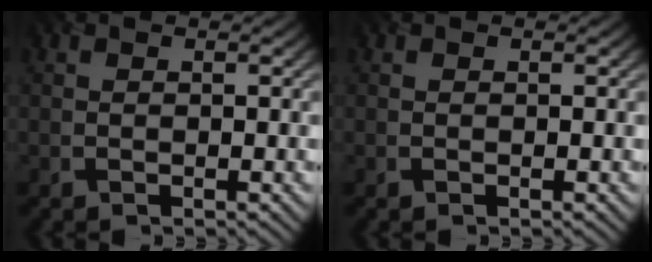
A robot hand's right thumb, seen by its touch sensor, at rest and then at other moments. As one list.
[{"total": 0.0}]